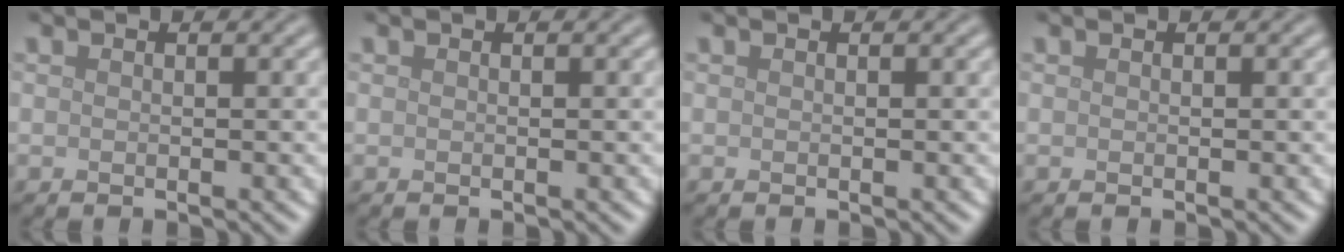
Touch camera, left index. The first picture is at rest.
{"total": 0.0}
{"total": 0.0}
{"total": 0.0}